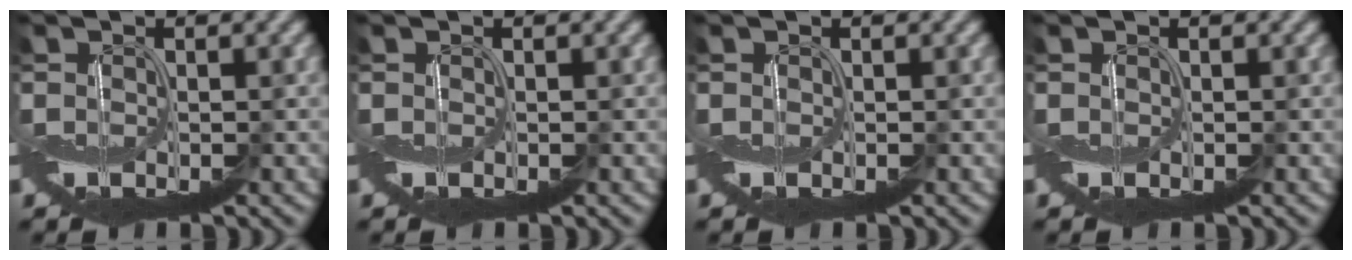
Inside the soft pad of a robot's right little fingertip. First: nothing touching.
{"total": 0.0}
{"total": 0.0}
{"total": 0.0}